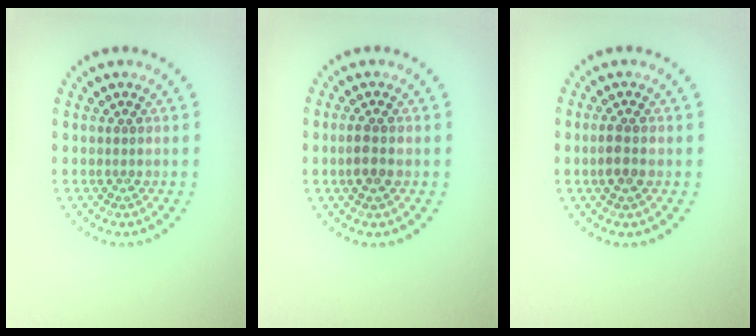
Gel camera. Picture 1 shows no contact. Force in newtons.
{"total": 1.9, "press": 1.8, "slide": 0.3}
{"total": 1.9, "press": 1.8, "slide": 0.3}